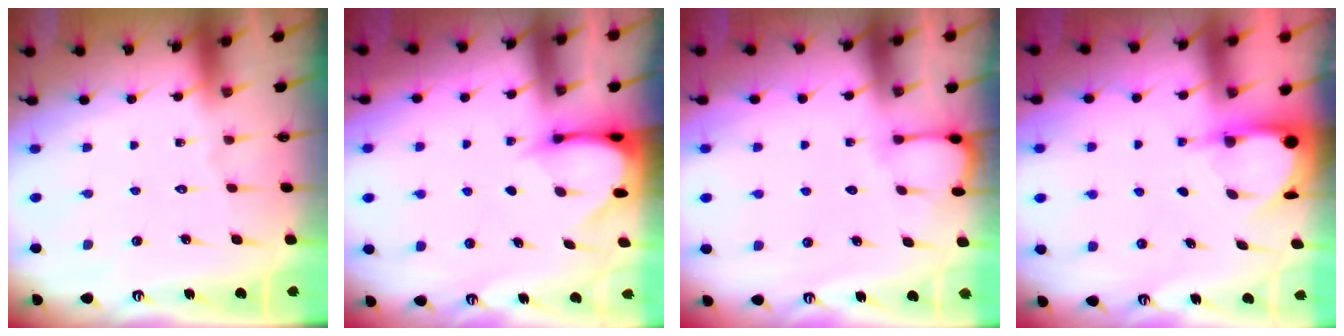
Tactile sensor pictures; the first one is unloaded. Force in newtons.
{"total": 3.3, "press": 3.3, "slide": 0.3}
{"total": 2.6, "press": 2.6, "slide": 0.3}
{"total": 3.9, "press": 3.9, "slide": 0.3}